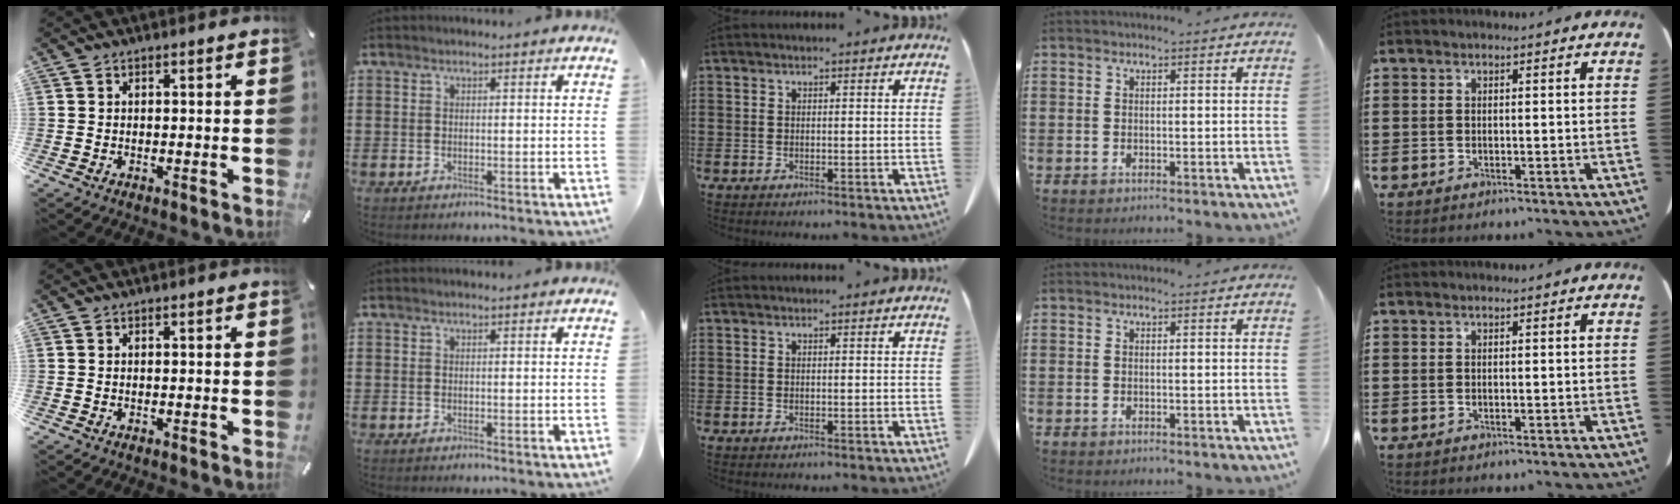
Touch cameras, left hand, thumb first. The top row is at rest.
{}